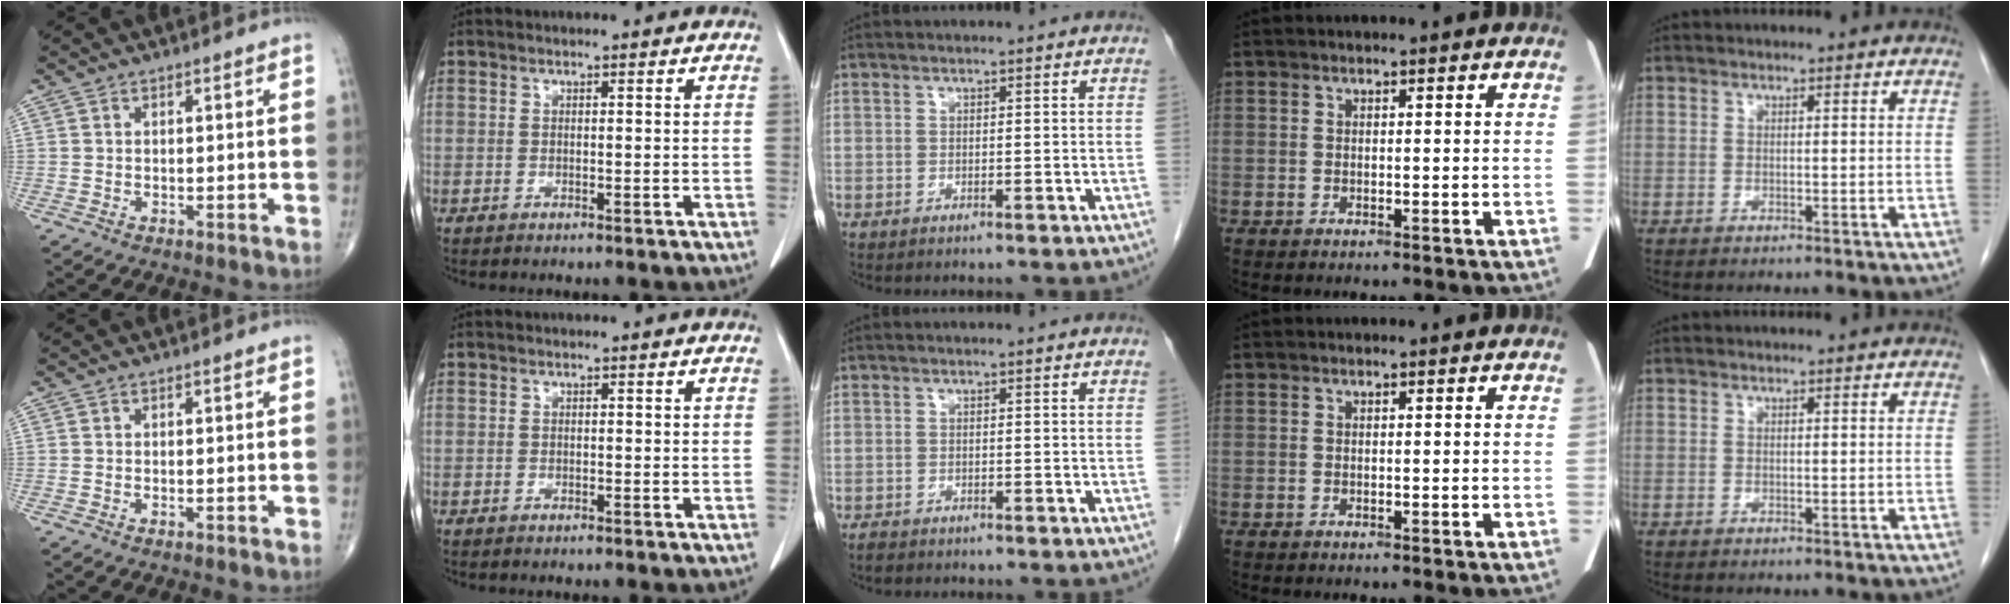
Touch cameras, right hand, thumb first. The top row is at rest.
{"middle": {"total": 1.0, "force": [-0.9, 0.4, 0.3], "torque": [-0.013, -0.001, -0.015]}}